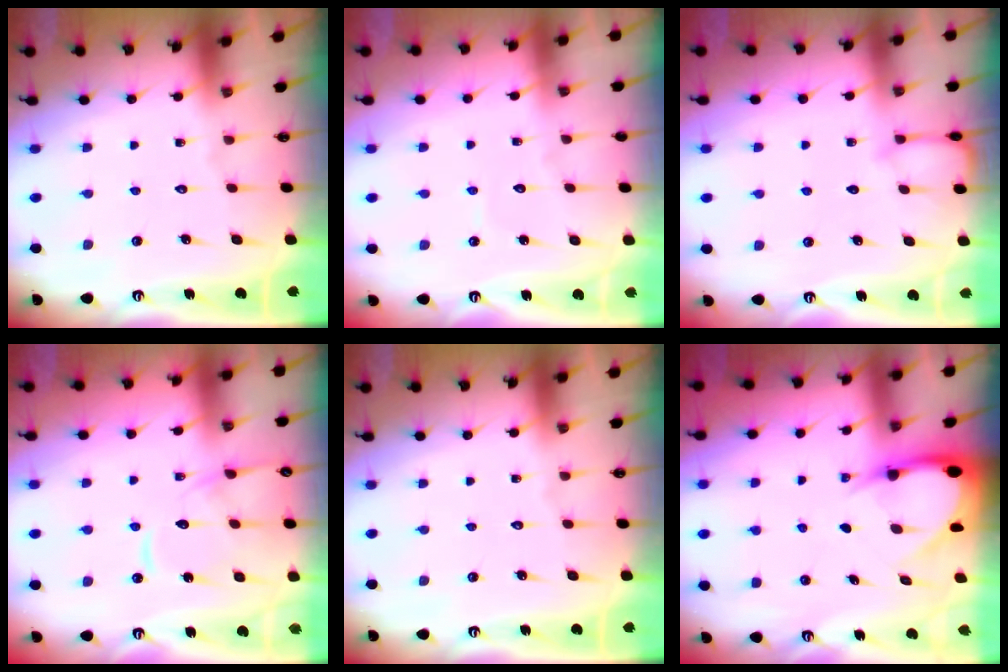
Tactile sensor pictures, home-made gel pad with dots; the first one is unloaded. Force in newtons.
{"total": 2.7, "press": 2.6, "slide": 0.3}
{"total": 3.6, "press": 3.6, "slide": 0.4}
{"total": 12.8, "press": 12.8, "slide": 1.2}
{"total": 0.0}
{"total": 4.6, "press": 4.6, "slide": 0.4}